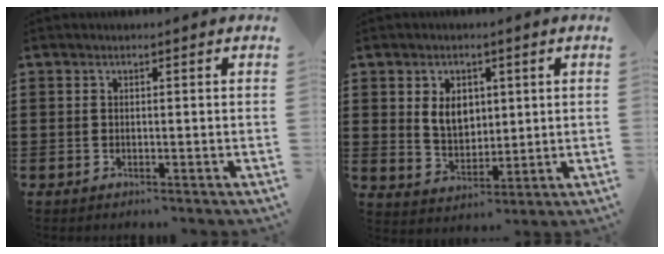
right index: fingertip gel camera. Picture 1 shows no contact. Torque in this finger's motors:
{"motor_torque": [0.49, 0.31, 0.21, 0.08]}